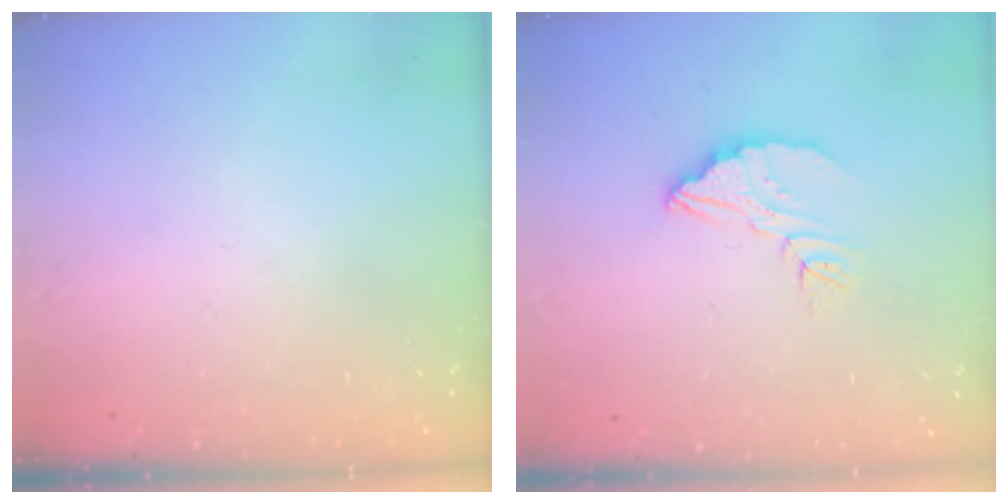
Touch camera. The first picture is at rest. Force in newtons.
{"total": 7.1, "press": 7.1, "slide": 0.4}